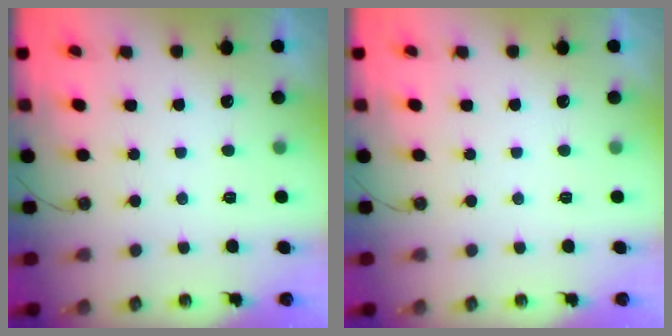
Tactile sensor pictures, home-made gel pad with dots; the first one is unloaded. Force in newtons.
{"total": 0.0}